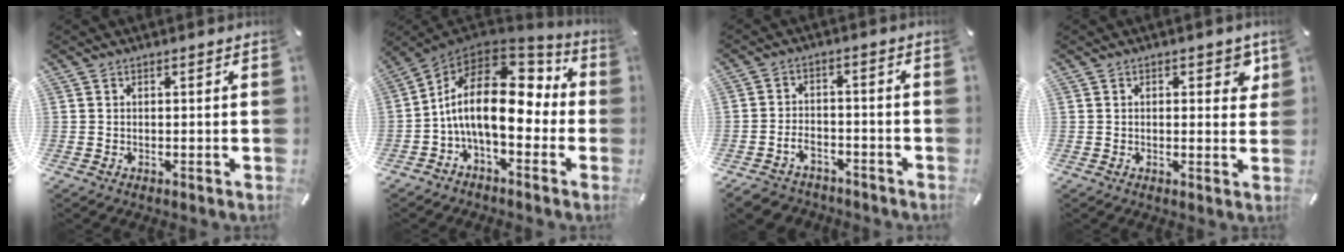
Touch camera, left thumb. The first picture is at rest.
{"total": 18.6, "force": [0.9, 9.6, 15.9], "torque": [-0.308, -0.010, 0.017]}
{"total": 5.2, "force": [-3.1, 3.6, 2.2], "torque": [-0.053, 0.009, -0.062]}
{"total": 4.2, "force": [1.5, 2.1, 3.3], "torque": [-0.031, -0.007, 0.016]}